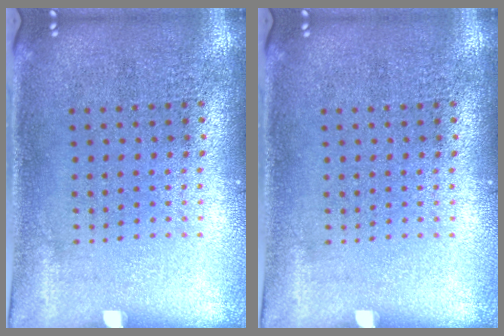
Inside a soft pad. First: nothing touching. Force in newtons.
{"total": 0.0}